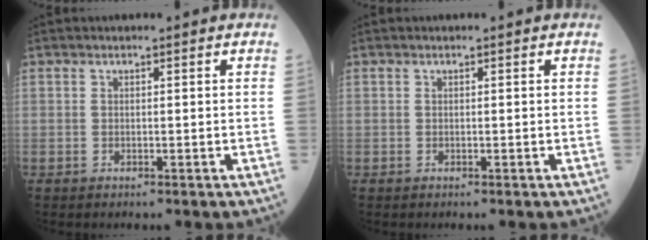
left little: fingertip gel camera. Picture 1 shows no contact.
{"total": 0.0}